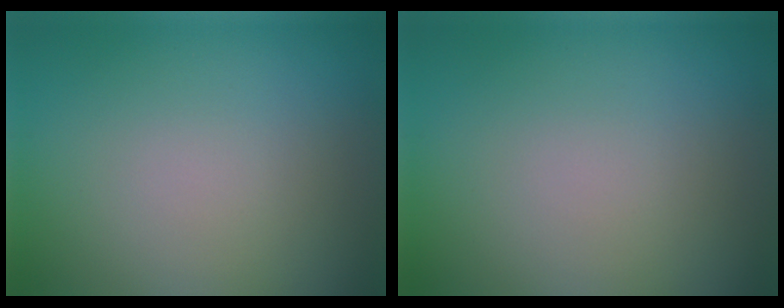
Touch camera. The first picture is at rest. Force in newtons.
{"total": 0.0}